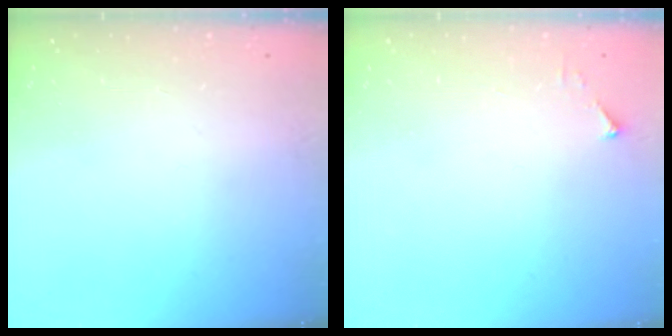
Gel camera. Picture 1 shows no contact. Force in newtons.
{"total": 2.5, "press": 2.5, "slide": 0.3}